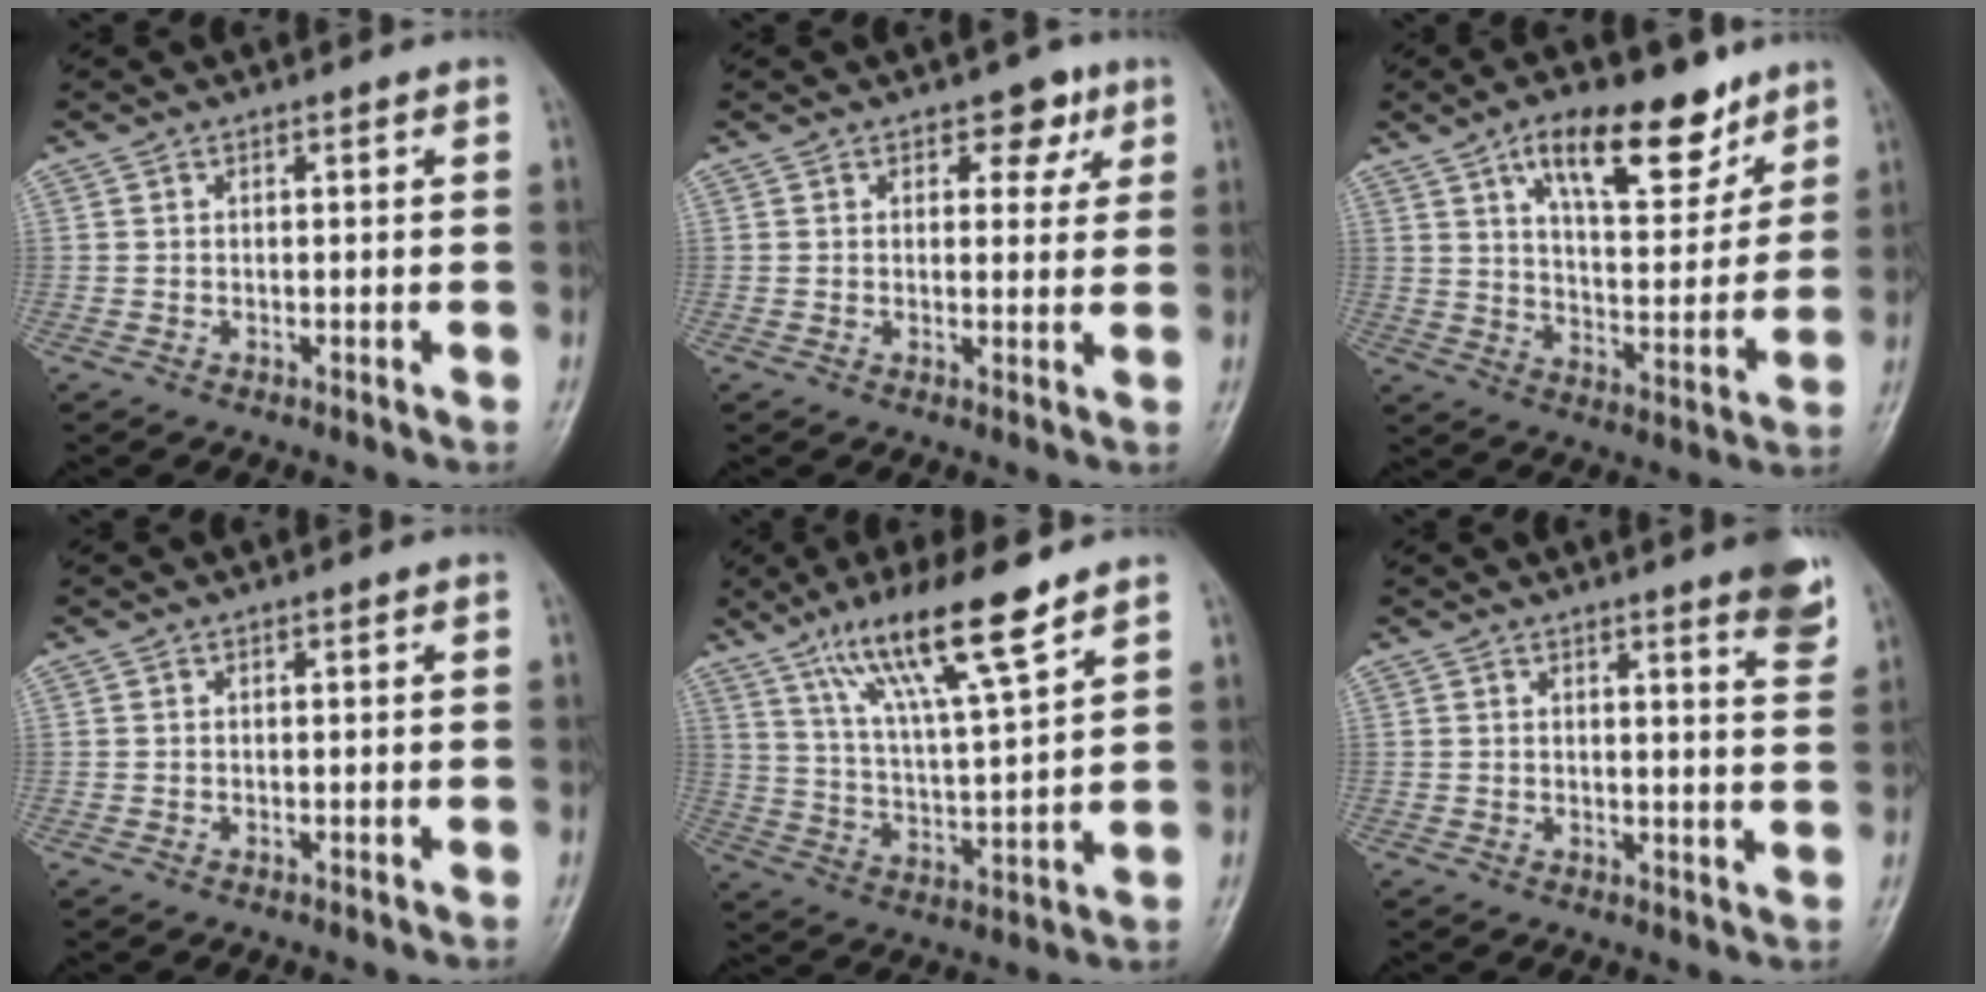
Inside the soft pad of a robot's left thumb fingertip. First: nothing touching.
{"total": 4.8, "force": [2.6, 3.0, 2.7], "torque": [-0.005, -0.009, 0.030]}
{"total": 16.1, "force": [9.9, 6.8, 10.7], "torque": [-0.125, -0.051, 0.161]}
{"total": 0.0}
{"total": 14.0, "force": [9.2, 1.7, 10.4], "torque": [-0.186, -0.040, 0.170]}
{"total": 6.1, "force": [4.1, 0.7, 4.4], "torque": [-0.045, -0.025, 0.045]}